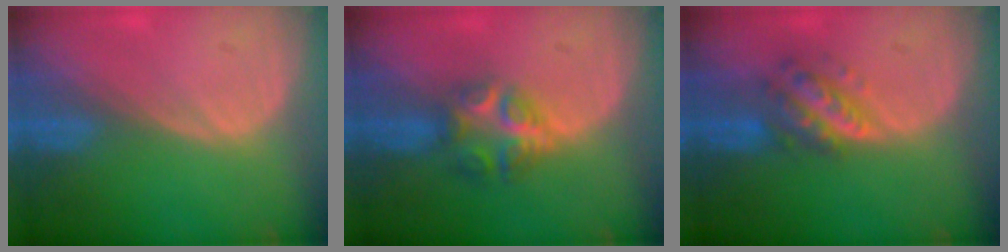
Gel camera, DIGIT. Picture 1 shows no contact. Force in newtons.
{"total": 6.1, "press": 5.4, "slide": 2.8}
{"total": 5.7, "press": 5.3, "slide": 2.3}